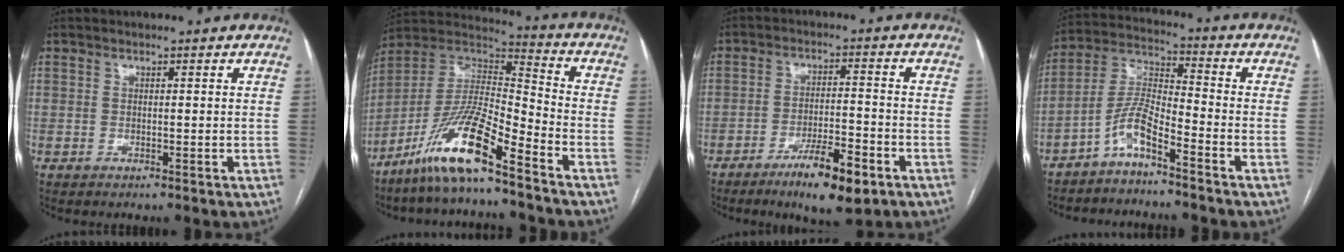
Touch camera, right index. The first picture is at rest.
{"total": 13.8, "force": [-9.5, 1.0, 9.9], "torque": [-0.197, 0.002, -0.178]}
{"total": 9.3, "force": [-5.5, 1.7, 7.3], "torque": [-0.122, -0.009, -0.084]}
{"total": 6.7, "force": [-4.7, 0.9, 4.7], "torque": [-0.110, 0.007, -0.096]}